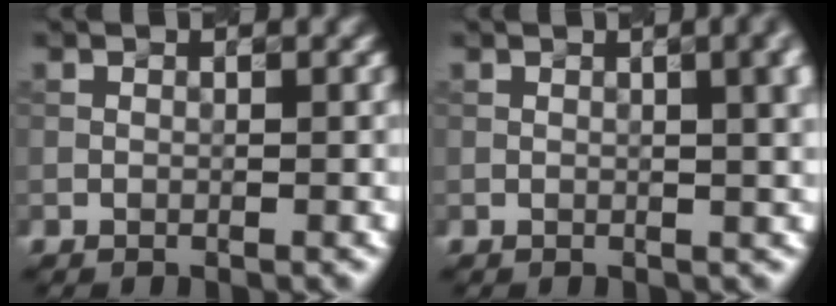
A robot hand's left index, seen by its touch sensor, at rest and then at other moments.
{"total": 5.1, "force": [1.3, 2.1, 4.5], "torque": [-0.031, 0.015, 0.012]}